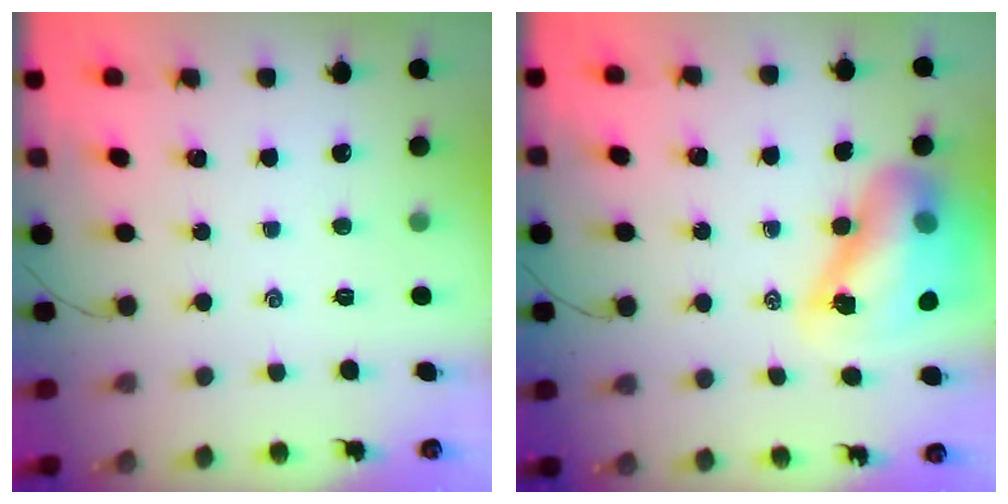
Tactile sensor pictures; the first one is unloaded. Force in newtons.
{"total": 15.1, "press": 14.6, "slide": 4.0}